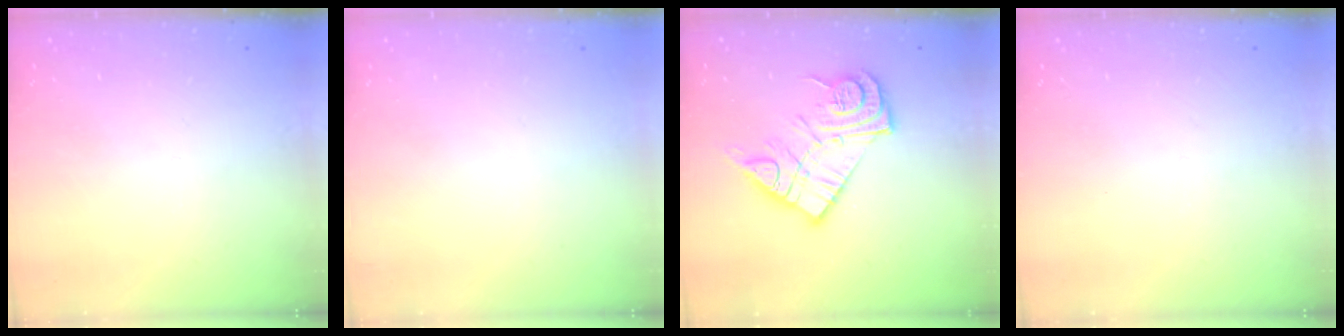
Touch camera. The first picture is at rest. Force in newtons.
{"total": 1.6, "press": 1.6, "slide": 0.1}
{"total": 16.0, "press": 16.0, "slide": 1.3}
{"total": 0.0}